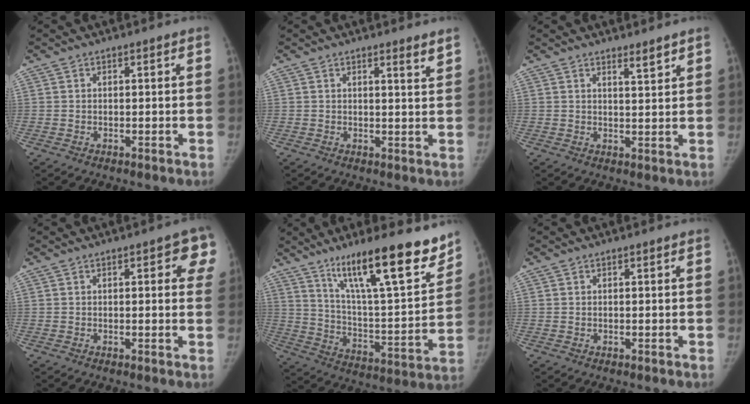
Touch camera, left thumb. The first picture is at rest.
{"total": 2.4, "force": [1.9, 0.1, 1.5], "torque": [-0.019, -0.017, 0.026]}
{"total": 2.6, "force": [2.2, 0.4, 1.4], "torque": [-0.018, -0.022, 0.035]}
{"total": 6.3, "force": [2.3, 2.4, 5.4], "torque": [-0.031, -0.002, 0.016]}
{"total": 23.9, "force": [16.1, 5.1, 16.8], "torque": [-0.234, -0.075, 0.266]}
{"total": 0.0}